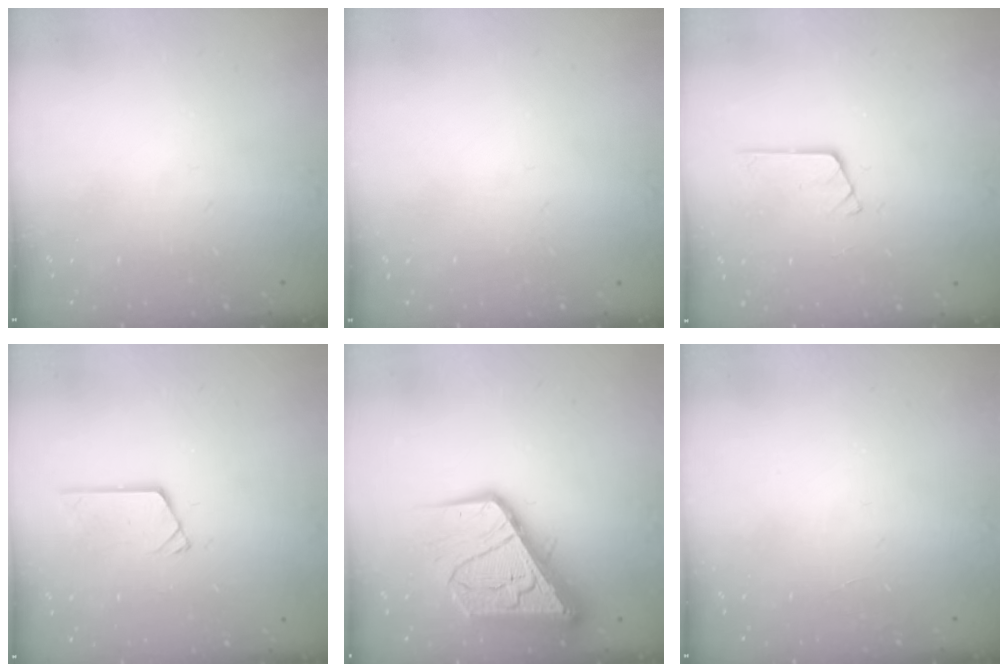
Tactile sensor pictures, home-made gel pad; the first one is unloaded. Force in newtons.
{"total": 2.7, "press": 2.6, "slide": 0.5}
{"total": 3.2, "press": 3.2, "slide": 0.2}
{"total": 4.3, "press": 4.3, "slide": 0.4}
{"total": 15.1, "press": 15.0, "slide": 1.7}
{"total": 0.0}